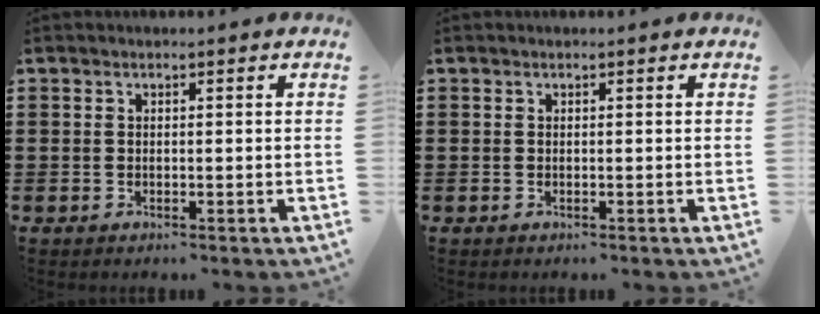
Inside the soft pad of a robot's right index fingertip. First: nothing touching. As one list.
[{"total": 0.0}]